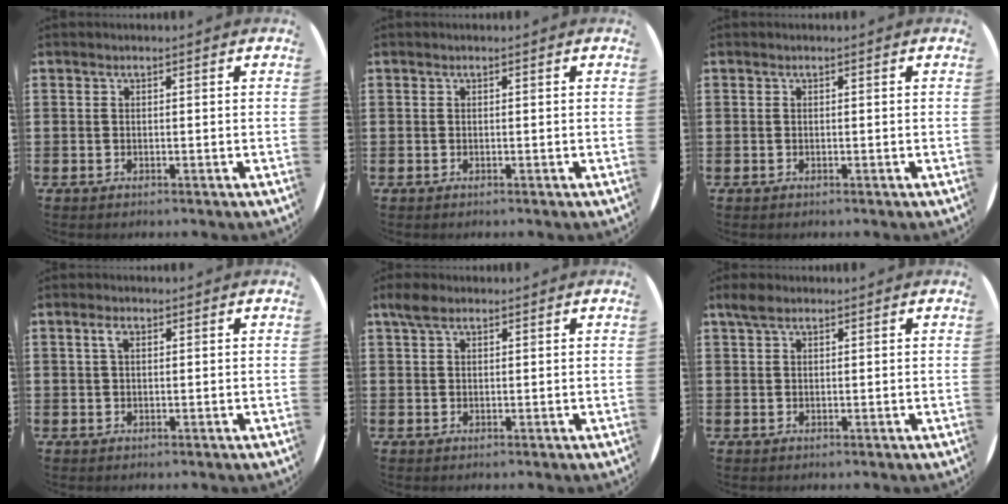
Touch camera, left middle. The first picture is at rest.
{"total": 0.0}
{"total": 0.0}
{"total": 1.8, "force": [0.8, 0.9, 1.4], "torque": [-0.024, 0.003, 0.011]}
{"total": 2.1, "force": [1.5, 1.0, 1.2], "torque": [-0.019, 0.003, 0.025]}
{"total": 1.8, "force": [1.3, 0.8, 1.0], "torque": [-0.023, 0.006, 0.024]}